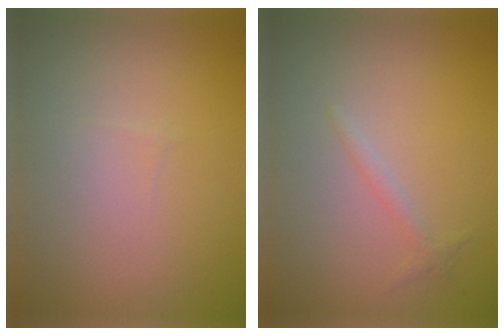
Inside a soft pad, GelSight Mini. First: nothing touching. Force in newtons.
{"total": 1.0, "press": 1.0, "slide": 0.0}